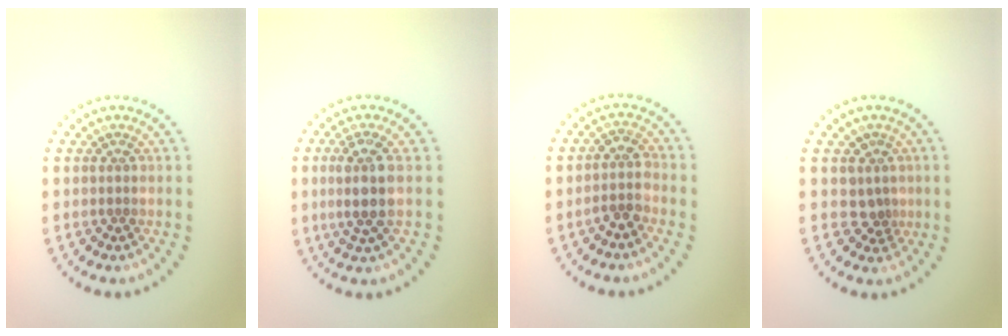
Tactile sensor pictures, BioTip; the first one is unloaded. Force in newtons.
{"total": 3.2, "press": 2.7, "slide": 1.8}
{"total": 2.2, "press": 1.7, "slide": 1.3}
{"total": 2.0, "press": 1.4, "slide": 1.4}